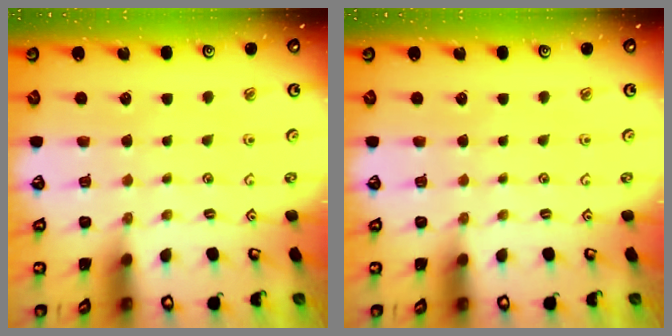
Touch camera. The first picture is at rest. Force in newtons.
{"total": 0.0}